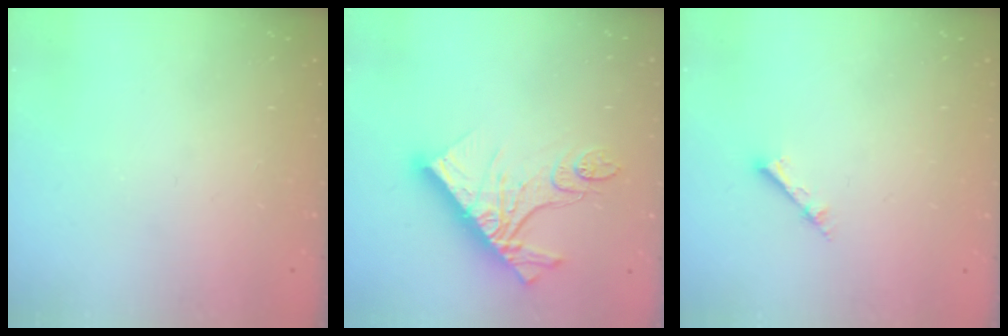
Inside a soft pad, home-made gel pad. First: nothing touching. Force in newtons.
{"total": 15.3, "press": 15.3, "slide": 1.3}
{"total": 2.1, "press": 2.1, "slide": 0.3}